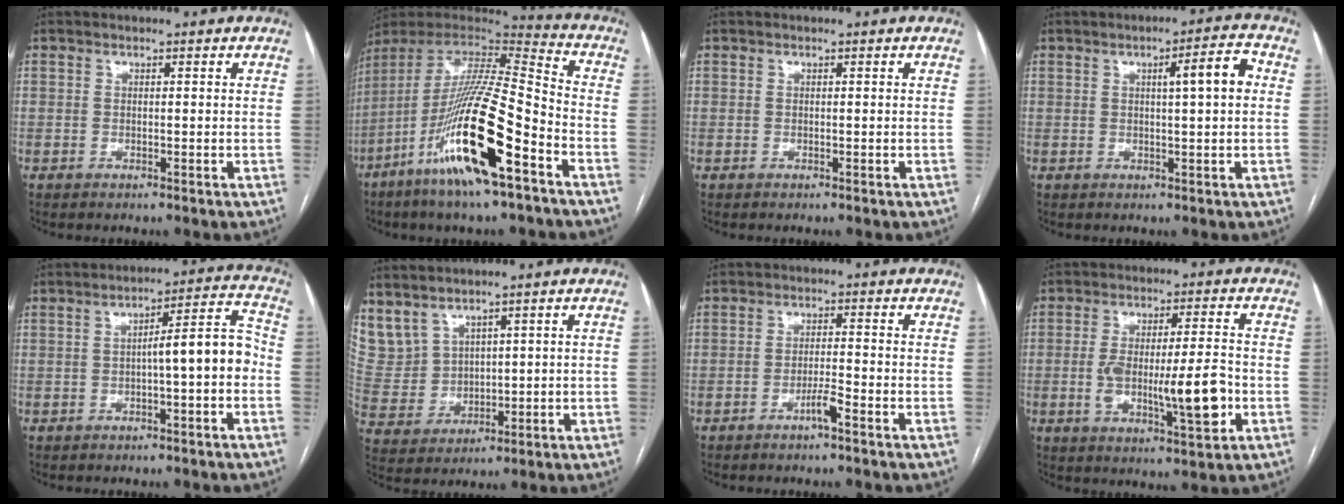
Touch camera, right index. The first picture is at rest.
{"total": 22.2, "force": [-10.3, 2.1, 19.5], "torque": [-0.392, -0.042, -0.192]}
{"total": 0.0}
{"total": 5.5, "force": [1.0, 0.3, 5.4], "torque": [-0.078, 0.010, 0.012]}
{"total": 7.5, "force": [-1.5, 0.8, 7.2], "torque": [-0.098, 0.030, -0.022]}
{"total": 9.3, "force": [6.5, 5.8, 3.1], "torque": [-0.094, 0.018, 0.165]}
{"total": 2.5, "force": [-1.6, -0.1, 1.9], "torque": [-0.035, 0.000, -0.028]}
{"total": 11.7, "force": [-2.2, 2.2, 11.2], "torque": [-0.192, 0.003, -0.027]}